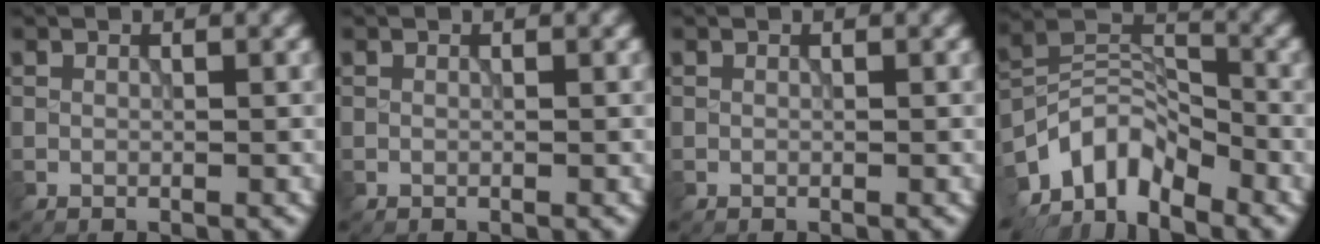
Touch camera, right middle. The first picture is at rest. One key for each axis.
{"total": 0.0}
{"total": 0.0}
{"total": 6.7, "fx": -5.3, "fy": 3.0, "fz": 2.8, "tx": -0.036, "ty": -0.001, "tz": -0.118}